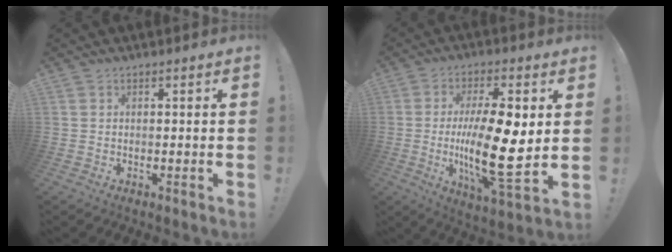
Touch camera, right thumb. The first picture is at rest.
{"total": 20.0, "force": [-0.3, 6.0, 19.0], "torque": [-0.344, -0.021, -0.012]}